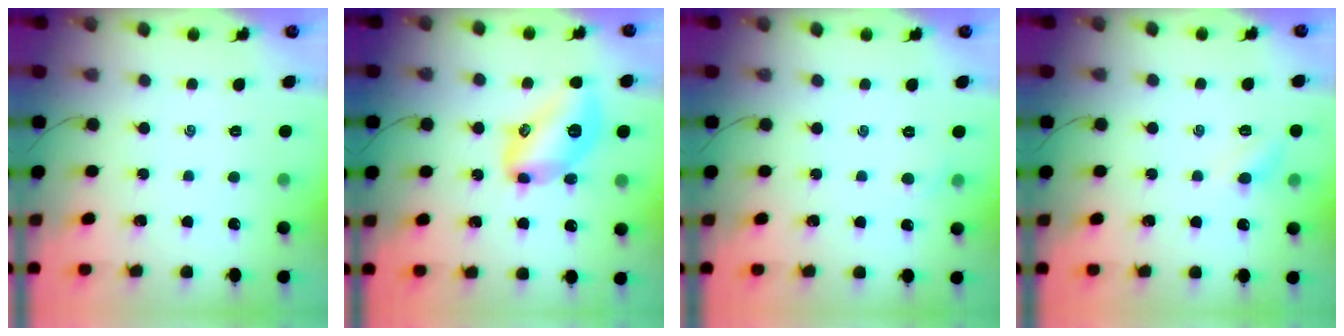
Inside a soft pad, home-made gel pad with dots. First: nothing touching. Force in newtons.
{"total": 13.2, "press": 13.1, "slide": 0.7}
{"total": 2.7, "press": 2.5, "slide": 0.9}
{"total": 4.6, "press": 4.4, "slide": 1.3}